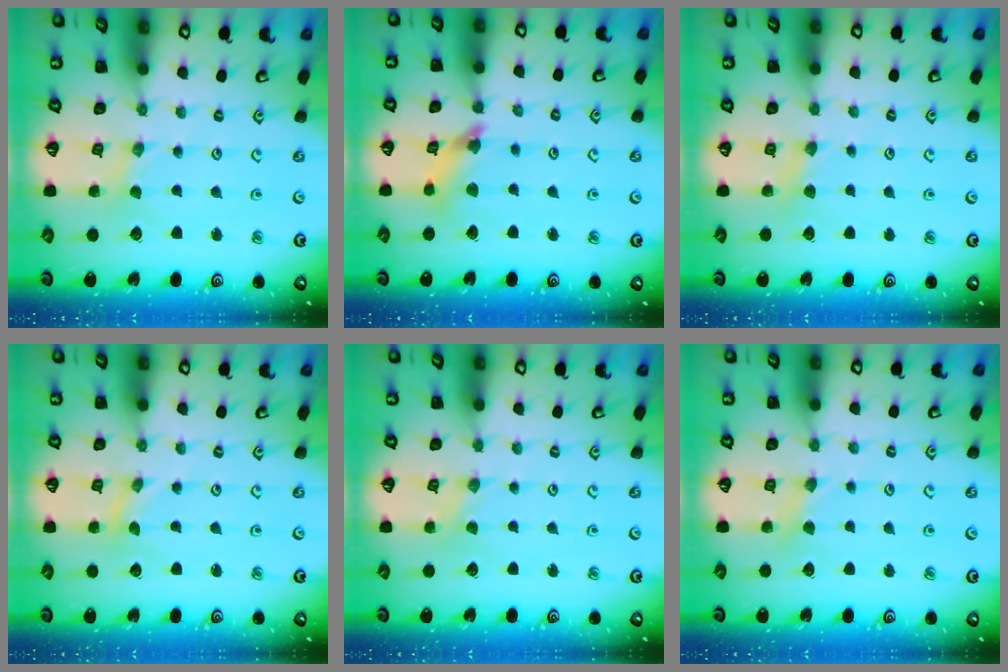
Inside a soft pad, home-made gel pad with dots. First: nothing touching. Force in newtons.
{"total": 7.1, "press": 7.1, "slide": 0.7}
{"total": 3.4, "press": 3.4, "slide": 0.5}
{"total": 0.0}
{"total": 0.0}
{"total": 3.0, "press": 2.9, "slide": 0.5}